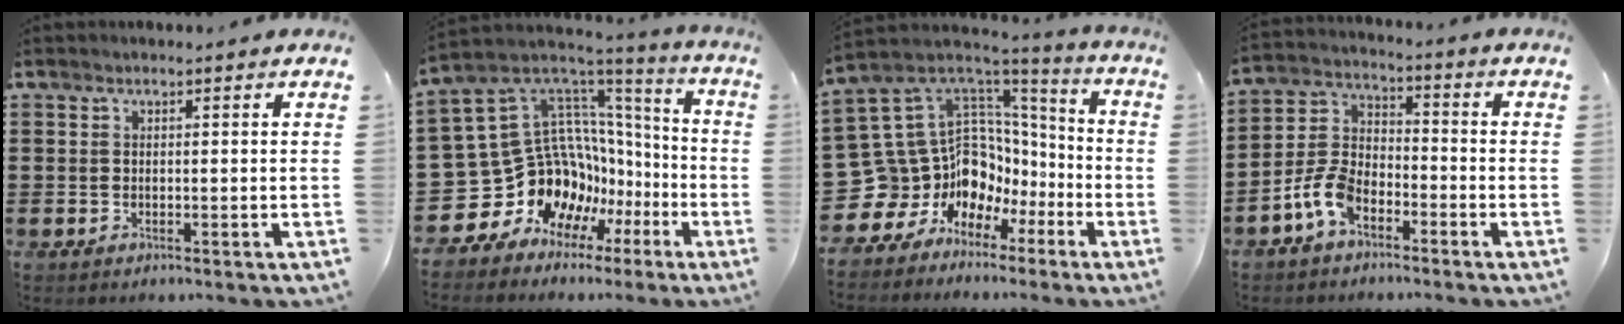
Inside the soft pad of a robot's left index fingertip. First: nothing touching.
{"total": 16.2, "force": [-4.9, 14.0, 6.5], "torque": [-0.158, -0.033, -0.044]}
{"total": 12.5, "force": [-2.3, 11.9, 3.3], "torque": [-0.106, -0.043, -0.012]}
{"total": 6.8, "force": [-4.3, 3.6, 3.9], "torque": [-0.110, 0.004, -0.090]}